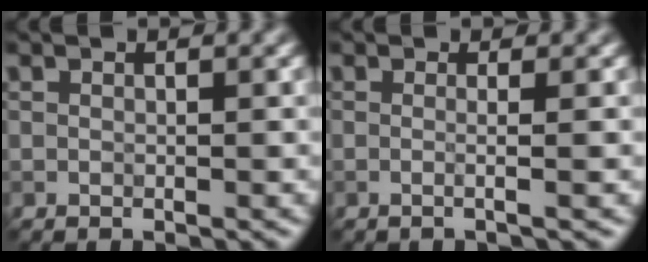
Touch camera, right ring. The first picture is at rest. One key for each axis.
{"total": 2.6, "fx": 0.2, "fy": 1.1, "fz": 2.3, "tx": -0.016, "ty": -0.001, "tz": -0.029}